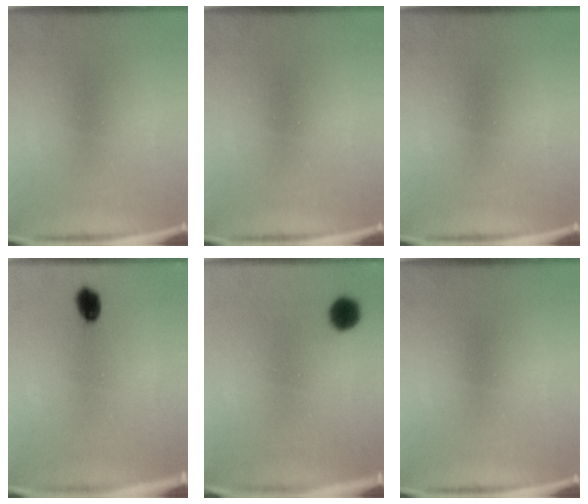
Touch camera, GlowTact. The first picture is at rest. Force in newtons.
{"total": 0.0}
{"total": 0.0}
{"total": 4.2}
{"total": 4.8}
{"total": 0.0}